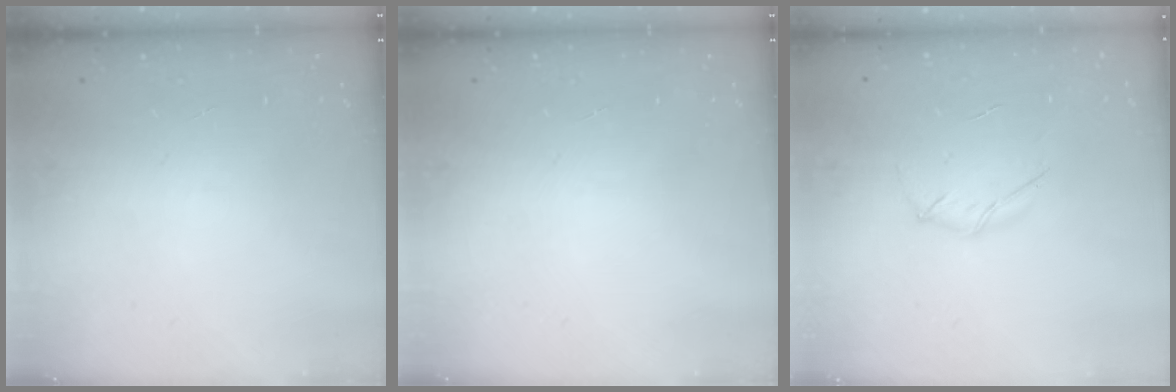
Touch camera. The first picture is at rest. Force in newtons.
{"total": 0.0}
{"total": 3.9, "press": 3.8, "slide": 0.9}